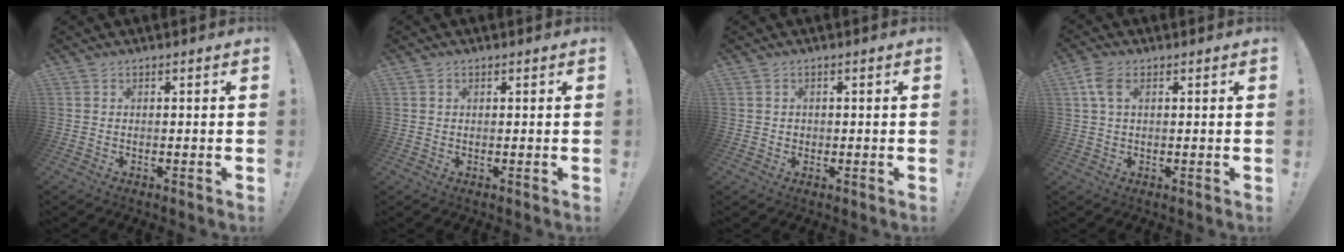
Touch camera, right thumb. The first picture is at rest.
{"total": 0.6, "force": [0.2, 0.5, 0.2], "torque": [-0.008, 0.005, 0.005]}
{"total": 1.3, "force": [0.0, 1.2, 0.4], "torque": [-0.012, 0.004, 0.000]}
{"total": 5.1, "force": [1.6, 2.8, 4.0], "torque": [-0.095, 0.002, 0.028]}